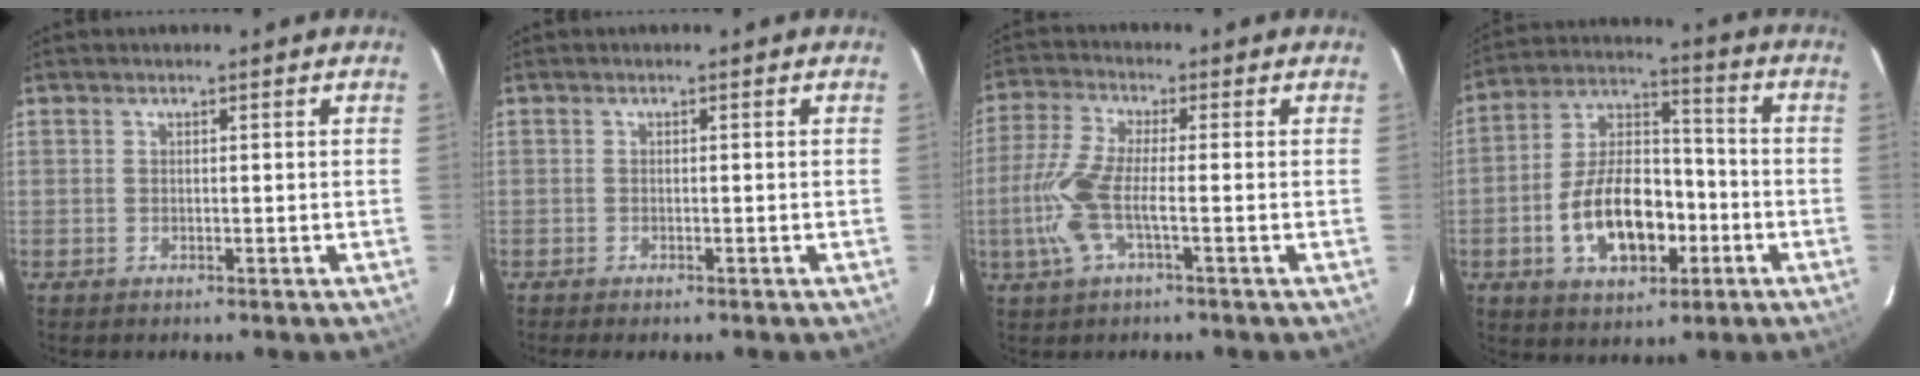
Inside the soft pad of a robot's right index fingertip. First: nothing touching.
{"total": 1.2, "force": [-1.1, 0.2, 0.6], "torque": [-0.013, -0.005, -0.017]}
{"total": 8.8, "force": [-2.4, 1.9, 8.3], "torque": [-0.191, -0.003, -0.047]}
{"total": 15.6, "force": [-5.1, 8.8, 11.9], "torque": [-0.231, 0.022, -0.075]}